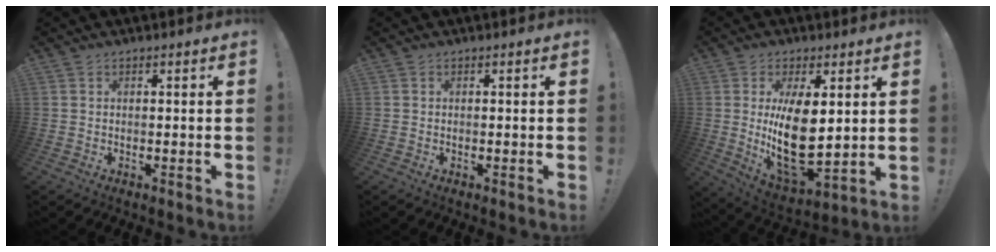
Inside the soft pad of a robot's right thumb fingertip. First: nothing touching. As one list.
[{"total": 0.0}, {"total": 17.0, "force": [2.6, 8.2, 14.6], "torque": [-0.271, -0.041, 0.051]}]